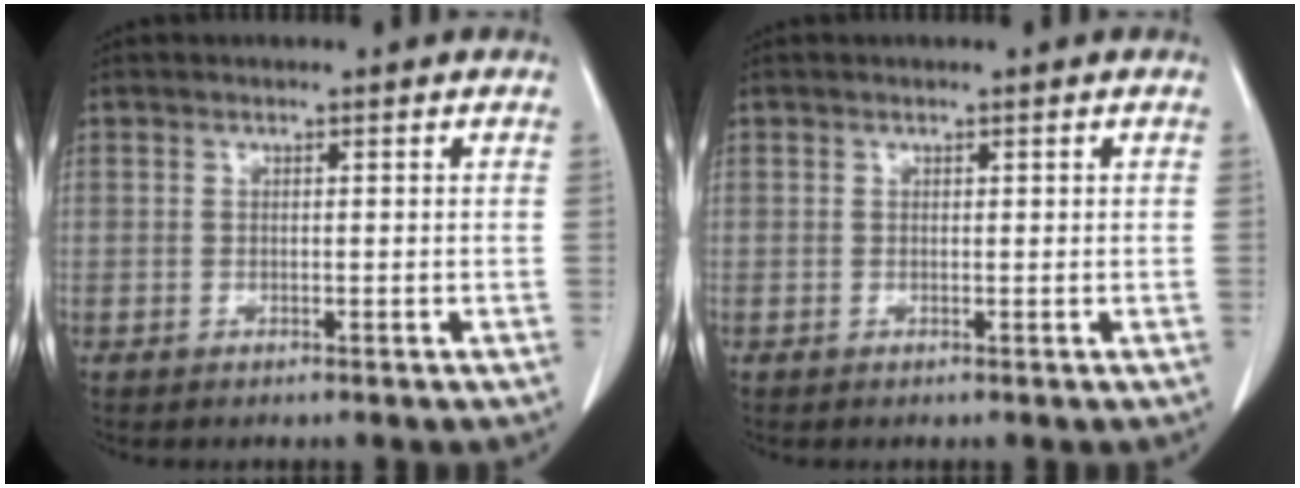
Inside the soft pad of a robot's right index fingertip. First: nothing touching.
{"total": 0.0}